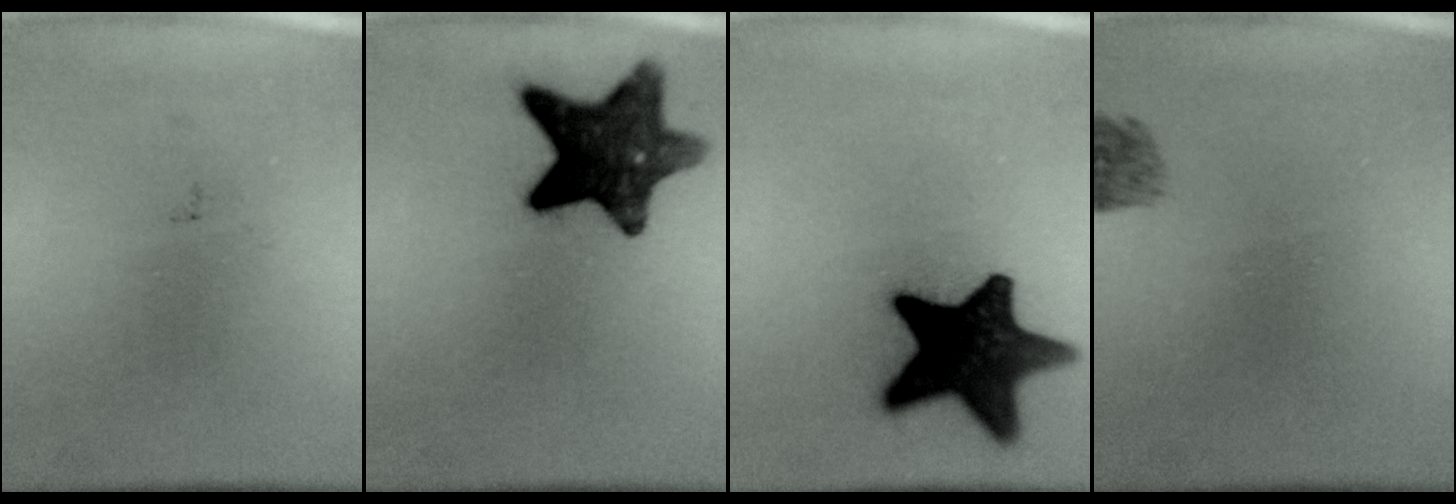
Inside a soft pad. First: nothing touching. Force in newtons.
{"total": 12.1}
{"total": 16.8}
{"total": 1.4}